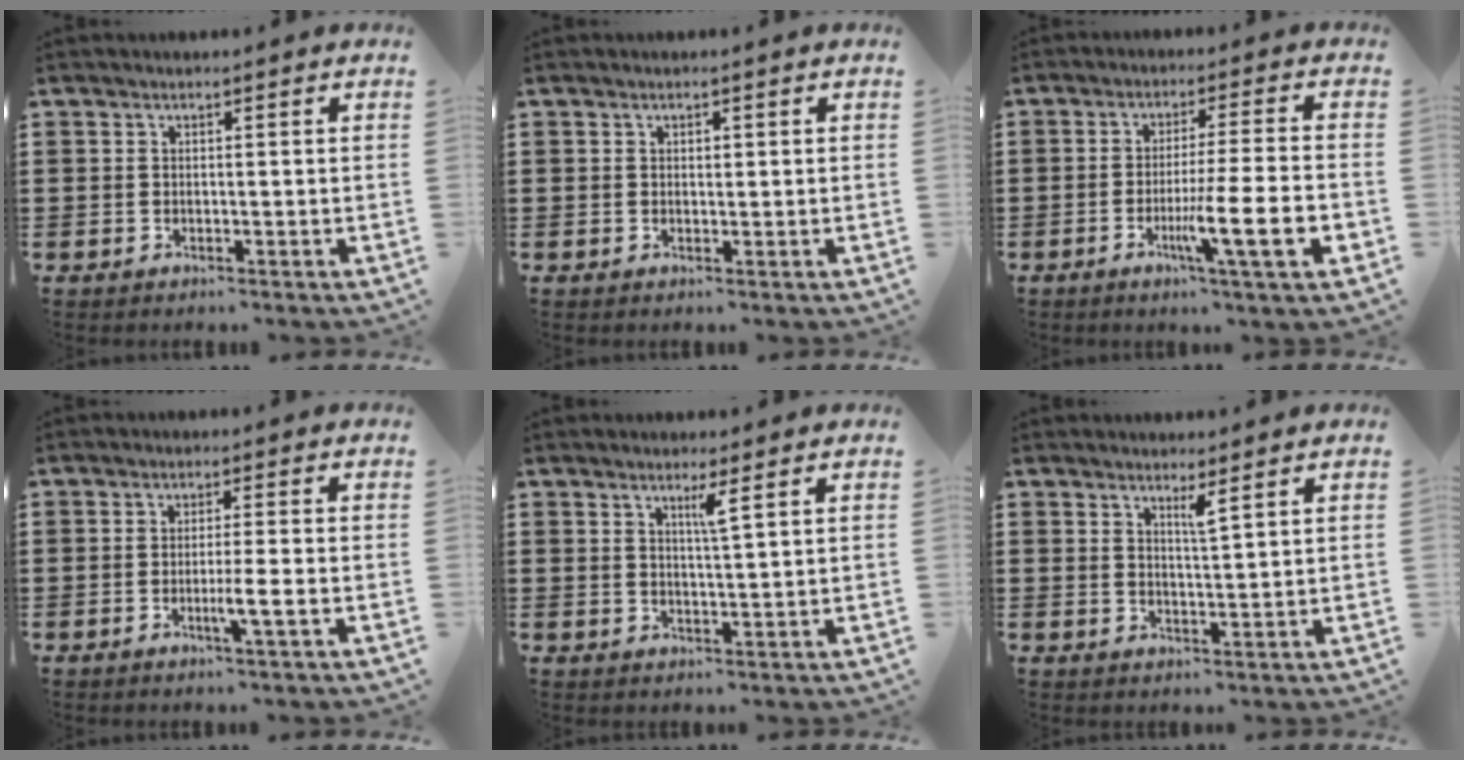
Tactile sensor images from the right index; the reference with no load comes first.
{"total": 0.6, "force": [0.2, 0.4, 0.4], "torque": [-0.008, 0.002, 0.004]}
{"total": 11.1, "force": [-3.6, 0.6, 10.5], "torque": [-0.192, -0.015, -0.066]}
{"total": 3.9, "force": [-1.3, -0.3, 3.7], "torque": [-0.061, -0.012, -0.025]}
{"total": 2.7, "force": [1.5, -0.2, 2.2], "torque": [-0.038, -0.009, 0.023]}
{"total": 2.4, "force": [1.7, 0.0, 1.6], "torque": [-0.026, -0.007, 0.028]}